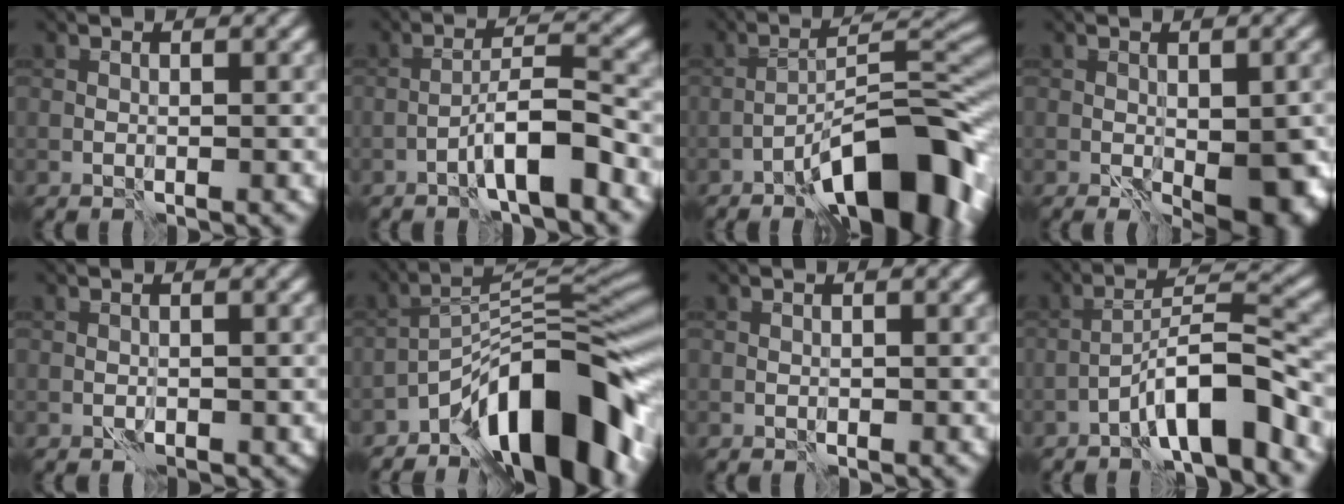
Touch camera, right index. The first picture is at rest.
{"total": 4.5, "force": [-2.5, 0.7, 3.6], "torque": [-0.058, 0.020, -0.047]}
{"total": 11.1, "force": [-6.9, 3.2, 8.1], "torque": [-0.111, 0.026, -0.115]}
{"total": 7.7, "force": [-1.7, 3.7, 6.6], "torque": [-0.093, -0.023, -0.007]}
{"total": 1.0, "force": [-0.5, 0.6, 0.6], "torque": [-0.008, 0.000, -0.006]}
{"total": 12.6, "force": [-7.7, 4.3, 9.0], "torque": [-0.112, 0.020, -0.139]}
{"total": 0.0}
{"total": 6.5, "force": [-4.0, 1.2, 5.0], "torque": [-0.082, 0.022, -0.070]}